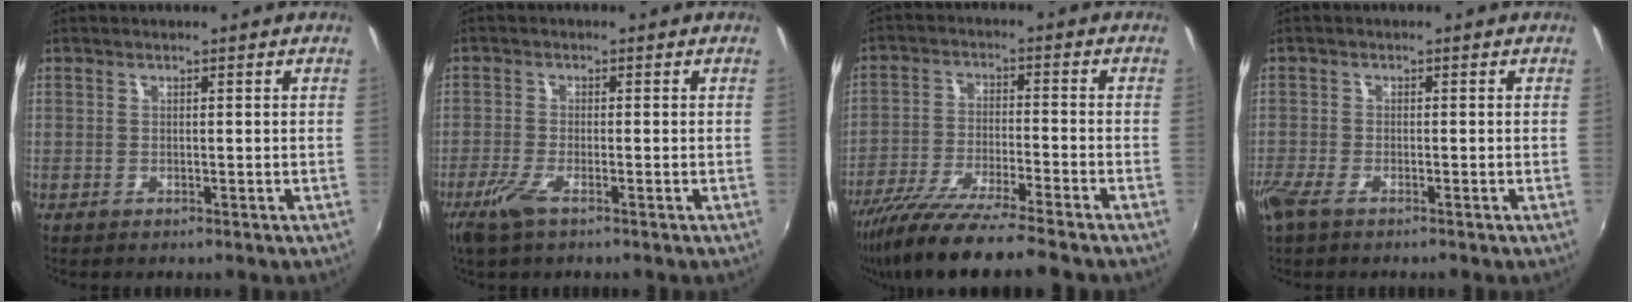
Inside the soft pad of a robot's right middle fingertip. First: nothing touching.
{"total": 4.4, "force": [-2.8, 0.7, 3.3], "torque": [-0.081, -0.012, -0.055]}
{"total": 13.8, "force": [-11.6, -0.3, 7.5], "torque": [-0.159, -0.035, -0.207]}
{"total": 3.9, "force": [-2.7, 1.2, 2.4], "torque": [-0.063, -0.011, -0.056]}